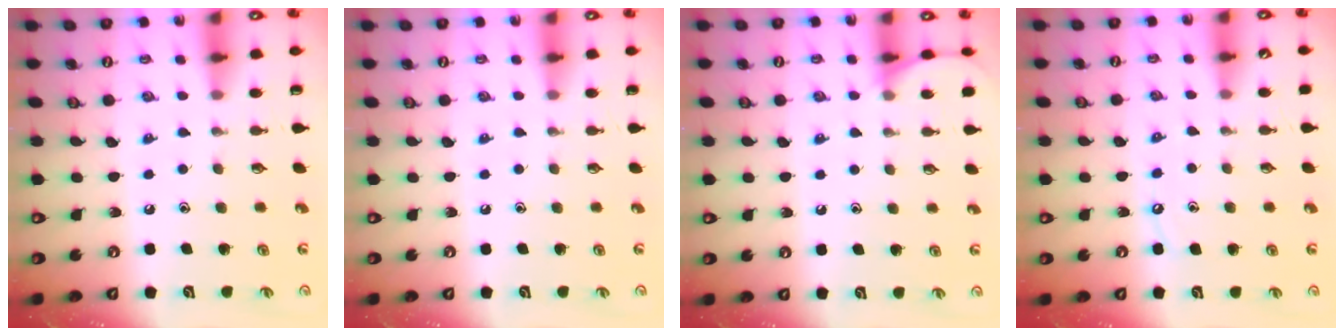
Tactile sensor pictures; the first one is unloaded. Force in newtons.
{"total": 0.0}
{"total": 6.6, "press": 6.5, "slide": 0.7}
{"total": 5.4, "press": 5.4, "slide": 0.7}